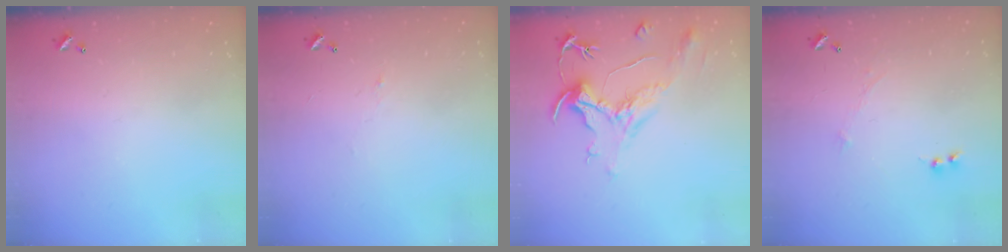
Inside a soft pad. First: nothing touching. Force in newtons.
{"total": 0.8, "press": 0.6, "slide": 0.6}
{"total": 2.1, "press": 1.6, "slide": 1.4}
{"total": 0.0}